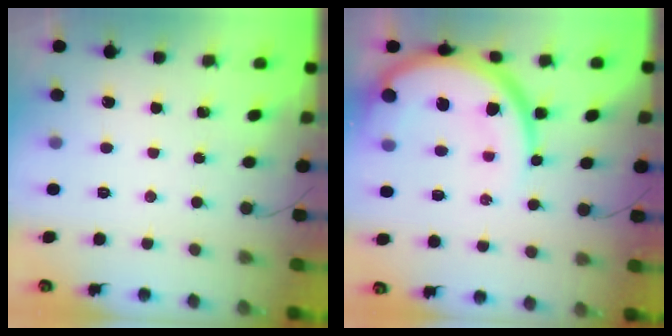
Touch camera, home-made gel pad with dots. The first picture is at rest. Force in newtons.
{"total": 17.8, "press": 17.7, "slide": 2.0}